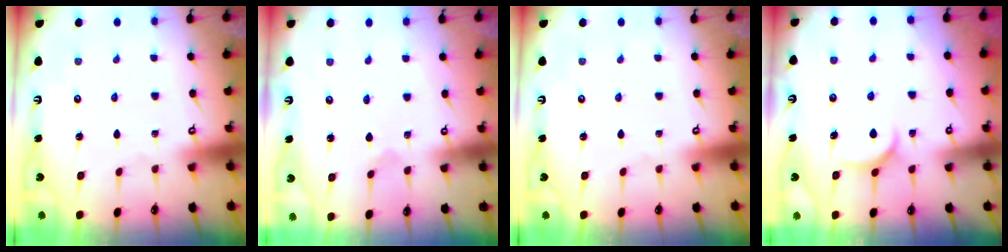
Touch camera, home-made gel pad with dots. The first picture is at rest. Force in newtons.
{"total": 1.6, "press": 1.6, "slide": 0.1}
{"total": 0.0}
{"total": 6.7, "press": 6.7, "slide": 0.4}